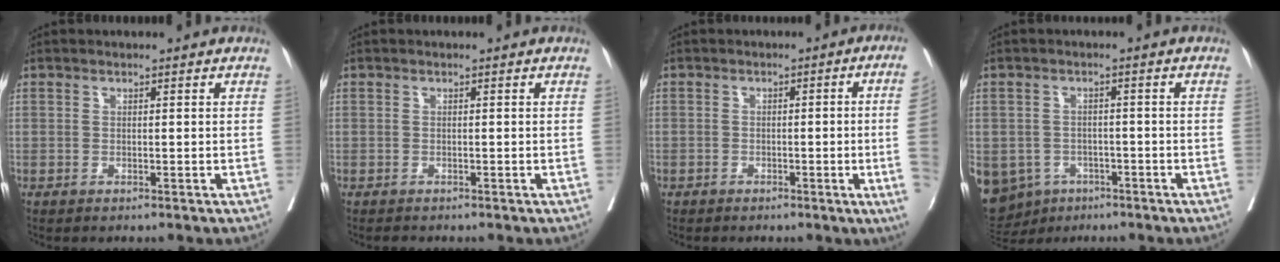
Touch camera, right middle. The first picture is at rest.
{"total": 0.7, "force": [-0.7, 0.3, 0.1], "torque": [-0.005, -0.002, -0.012]}
{"total": 8.0, "force": [-1.4, -1.9, 7.6], "torque": [-0.077, -0.010, -0.022]}
{"total": 12.6, "force": [-6.4, 10.1, 3.9], "torque": [-0.118, -0.001, -0.083]}